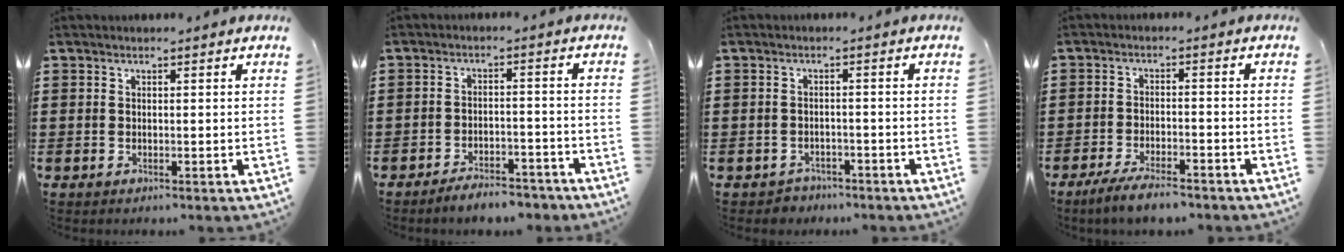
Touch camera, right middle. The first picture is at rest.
{"total": 4.4, "force": [-4.3, 0.6, 0.8], "torque": [-0.014, 0.006, -0.087]}
{"total": 1.9, "force": [-1.7, 0.7, -0.2], "torque": [-0.004, 0.002, -0.040]}
{"total": 4.7, "force": [-4.1, 0.8, 2.1], "torque": [-0.048, -0.005, -0.082]}